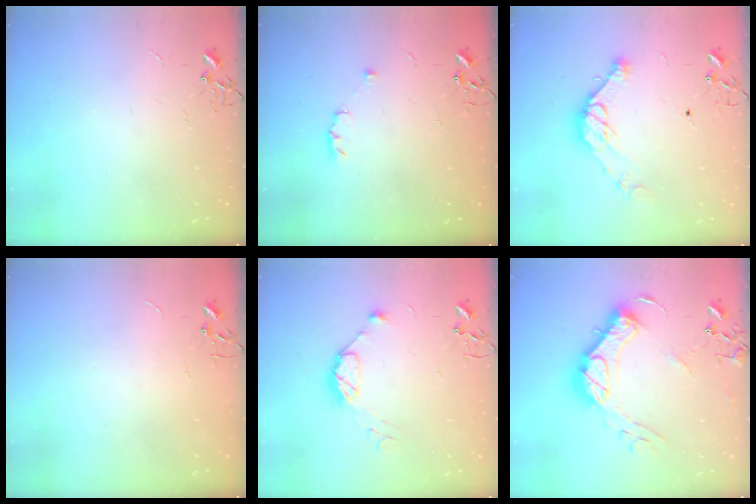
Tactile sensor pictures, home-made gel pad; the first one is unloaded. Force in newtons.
{"total": 4.9, "press": 4.8, "slide": 0.8}
{"total": 11.8, "press": 11.8, "slide": 0.7}
{"total": 0.0}
{"total": 8.3, "press": 8.3, "slide": 0.5}
{"total": 17.9, "press": 17.8, "slide": 1.8}